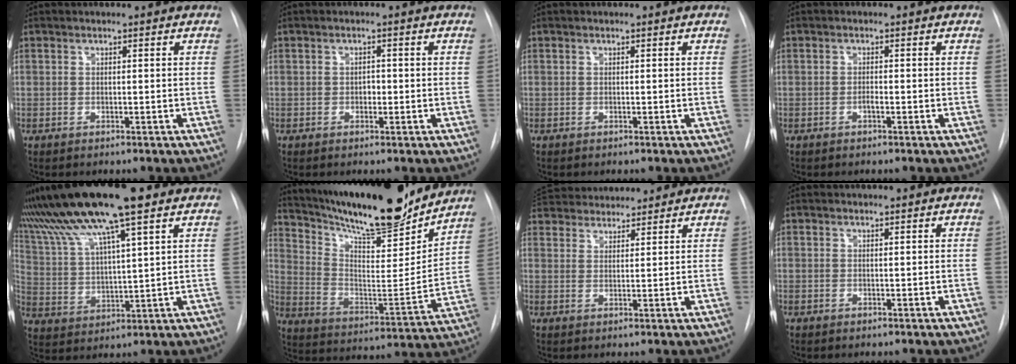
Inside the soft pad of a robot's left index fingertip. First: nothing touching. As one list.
[{"total": 1.2, "force": [-0.1, 0.9, 0.8], "torque": [-0.012, 0.003, -0.002]}, {"total": 0.0}, {"total": 0.6, "force": [-0.3, 0.1, 0.5], "torque": [-0.011, 0.000, -0.007]}, {"total": 16.8, "force": [12.2, 1.0, 11.6], "torque": [-0.224, 0.027, 0.220]}, {"total": 24.8, "force": [21.3, 4.3, 11.8], "torque": [-0.215, -0.024, 0.326]}, {"total": 12.9, "force": [12.0, 3.2, 3.7], "torque": [-0.077, 0.046, 0.194]}, {"total": 0.6, "force": [0.6, 0.0, 0.1], "torque": [-0.008, 0.003, 0.012]}]